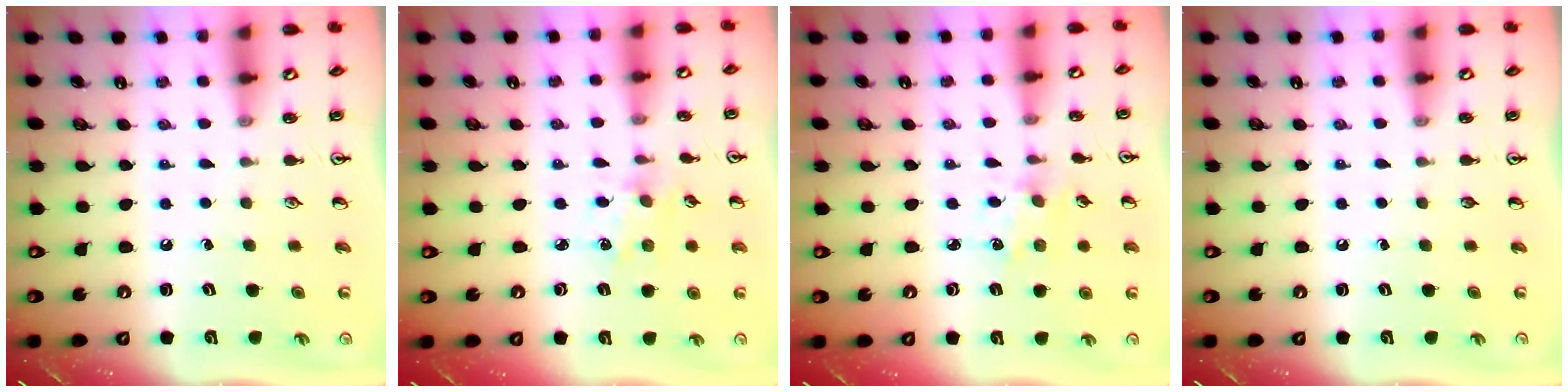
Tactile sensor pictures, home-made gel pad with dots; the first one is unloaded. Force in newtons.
{"total": 2.2, "press": 2.2, "slide": 0.2}
{"total": 2.2, "press": 2.2, "slide": 0.2}
{"total": 0.0}